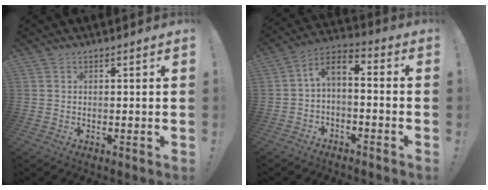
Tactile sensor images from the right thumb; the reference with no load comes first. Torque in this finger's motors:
{"motor_torque": [1.13, 0.91, 0.60, -0.46, 0.03]}